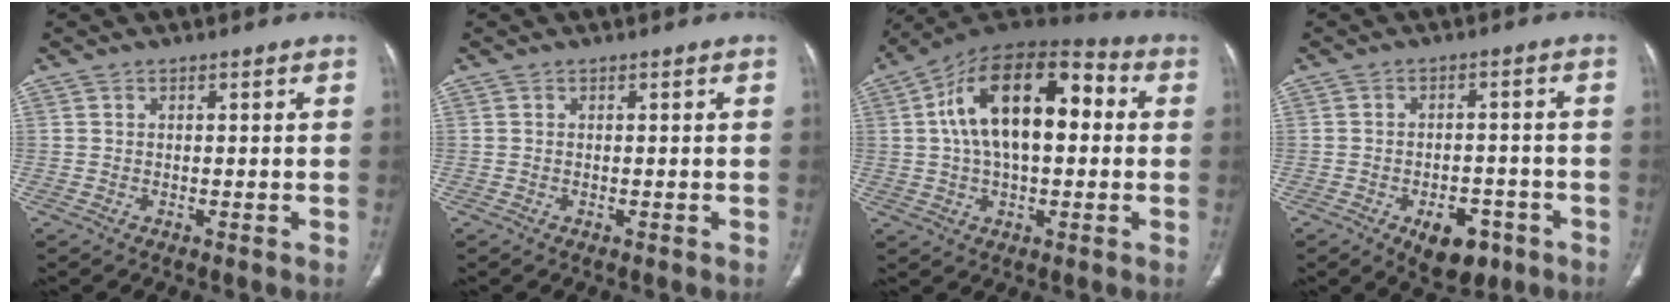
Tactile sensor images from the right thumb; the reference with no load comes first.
{"total": 0.5, "force": [-0.2, 0.5, 0.0], "torque": [0.006, 0.005, -0.005]}
{"total": 19.7, "force": [3.0, 10.5, 16.4], "torque": [-0.259, 0.035, 0.038]}
{"total": 8.5, "force": [-4.4, 5.1, 5.3], "torque": [-0.051, 0.021, -0.054]}